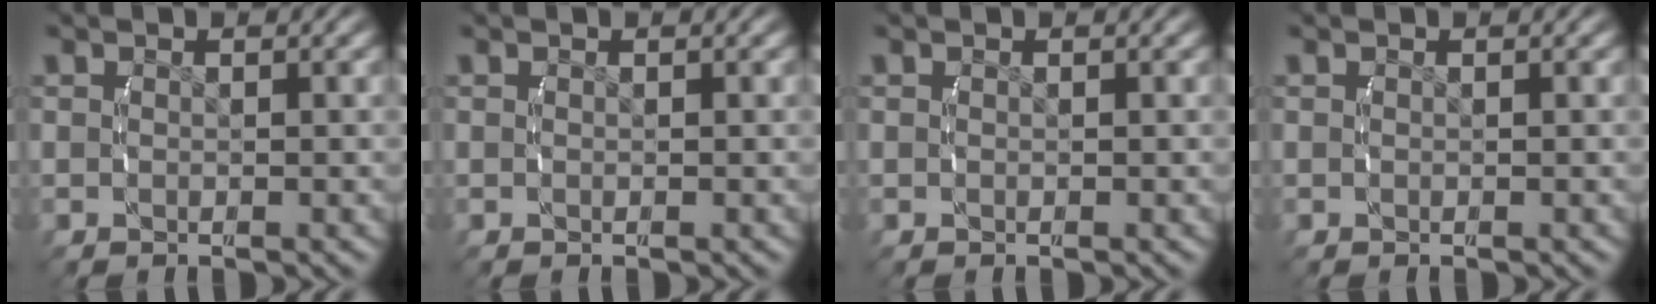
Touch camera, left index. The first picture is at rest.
{"total": 0.0}
{"total": 0.0}
{"total": 0.0}